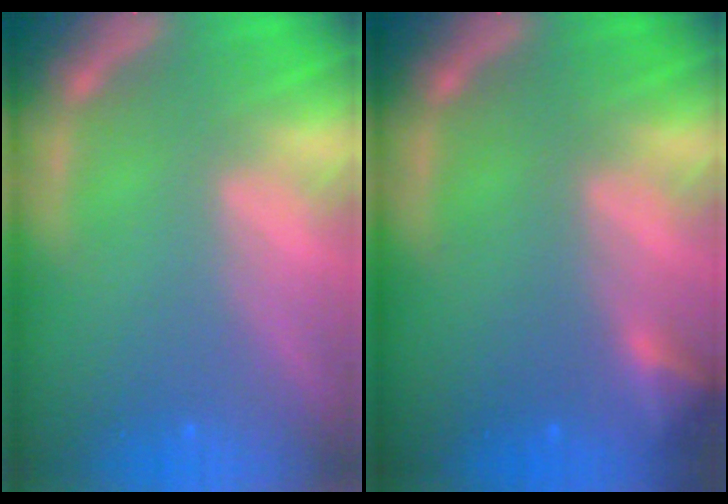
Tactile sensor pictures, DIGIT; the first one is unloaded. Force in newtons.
{"total": 1.9}